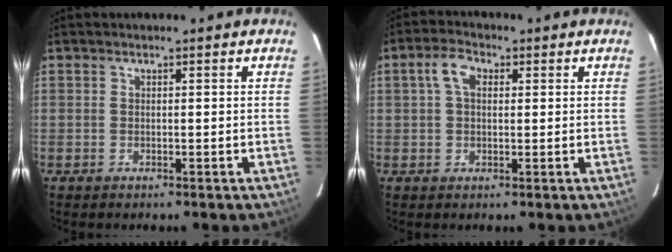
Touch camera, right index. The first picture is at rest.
{"total": 4.4, "force": [1.2, 2.8, 3.2], "torque": [-0.064, 0.016, 0.022]}